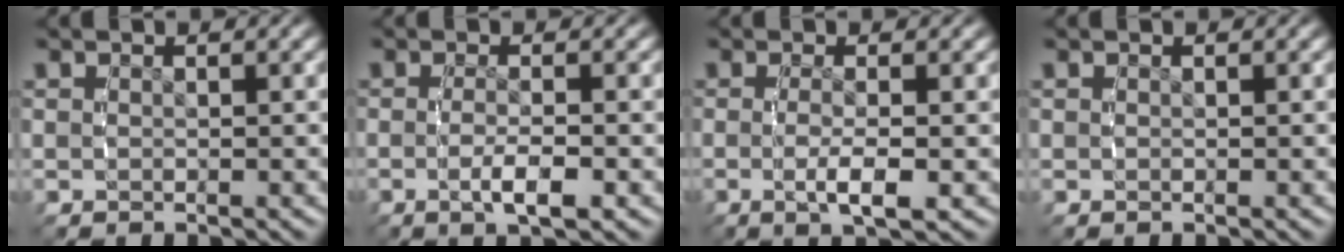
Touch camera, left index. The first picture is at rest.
{"total": 3.0, "force": [-1.3, 0.4, 2.7], "torque": [-0.058, -0.014, -0.016]}
{"total": 3.2, "force": [-1.0, 0.4, 3.0], "torque": [-0.062, -0.018, -0.010]}
{"total": 0.0}